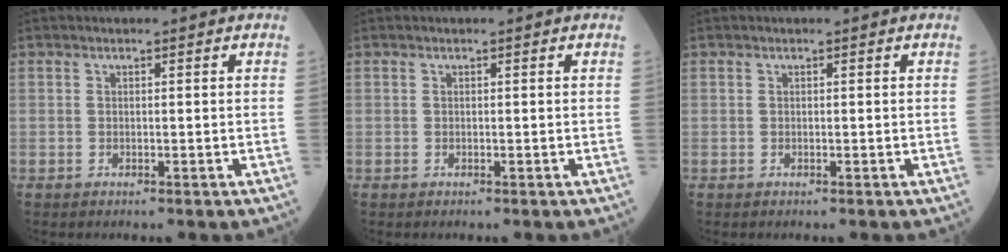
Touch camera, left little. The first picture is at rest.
{"total": 0.0}
{"total": 0.0}